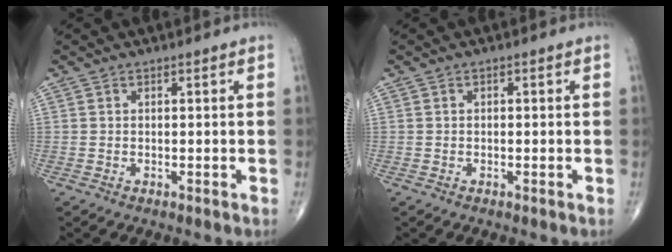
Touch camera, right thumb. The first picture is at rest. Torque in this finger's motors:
{"motor_torque": [-0.06, -0.07, -0.09, -0.09, 0.01]}